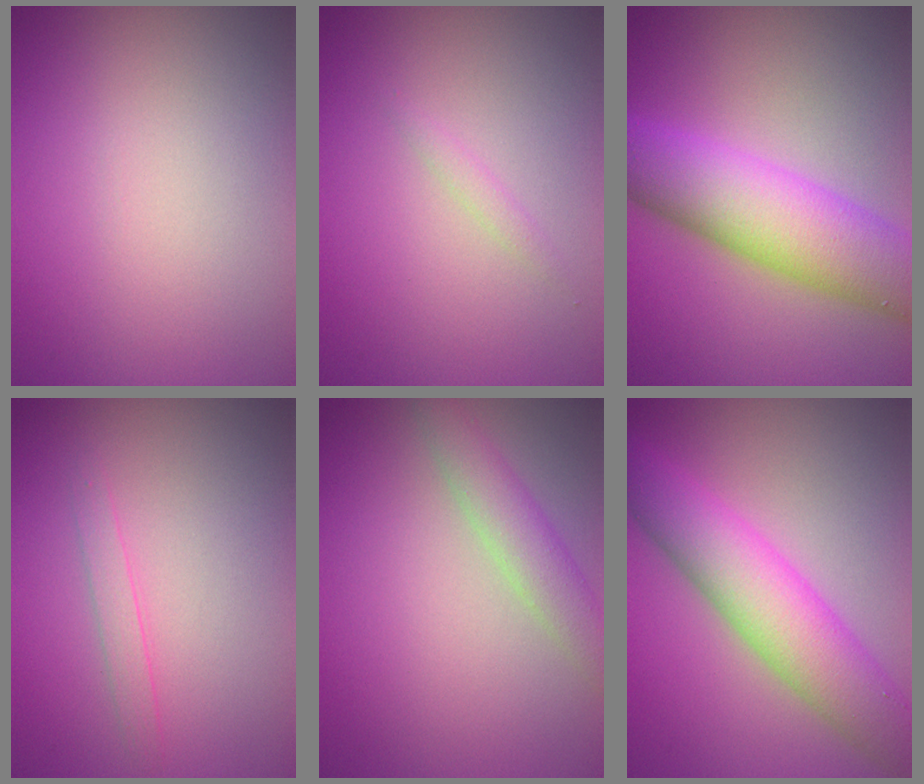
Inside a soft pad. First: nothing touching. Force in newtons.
{"total": 0.7, "press": 0.7, "slide": 0.1}
{"total": 9.1, "press": 9.1, "slide": 0.4}
{"total": 1.1, "press": 1.1, "slide": 0.2}
{"total": 2.9, "press": 2.9, "slide": 0.2}
{"total": 7.4, "press": 7.4, "slide": 0.2}